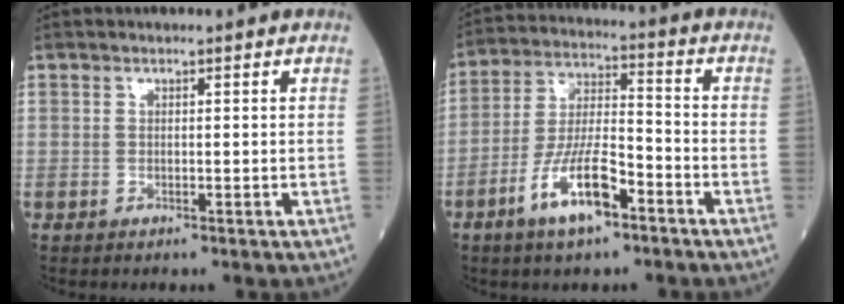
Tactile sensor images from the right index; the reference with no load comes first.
{"total": 10.8, "force": [-5.8, 2.7, 8.7], "torque": [-0.174, -0.002, -0.109]}